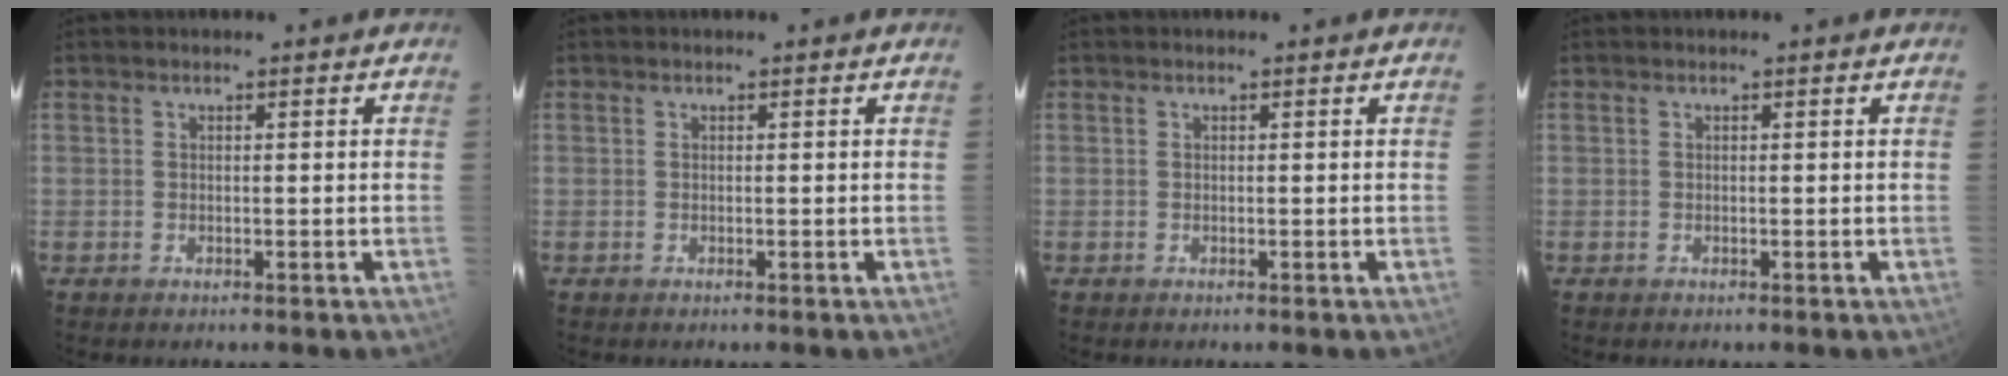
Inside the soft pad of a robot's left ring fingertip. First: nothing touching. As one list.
[{"total": 0.0}, {"total": 0.0}, {"total": 0.0}]